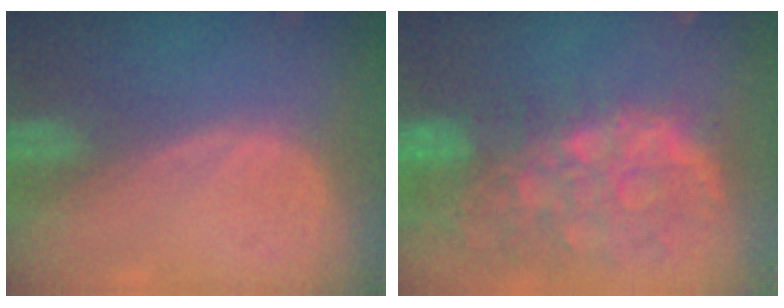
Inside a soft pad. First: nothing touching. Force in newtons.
{"total": 12.8, "press": 10.5, "slide": 7.3}